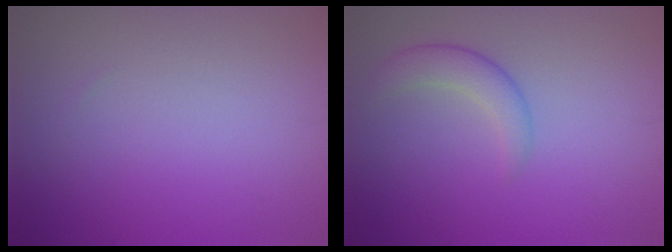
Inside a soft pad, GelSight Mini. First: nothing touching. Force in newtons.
{"total": 2.3, "press": 2.3, "slide": 0.1}